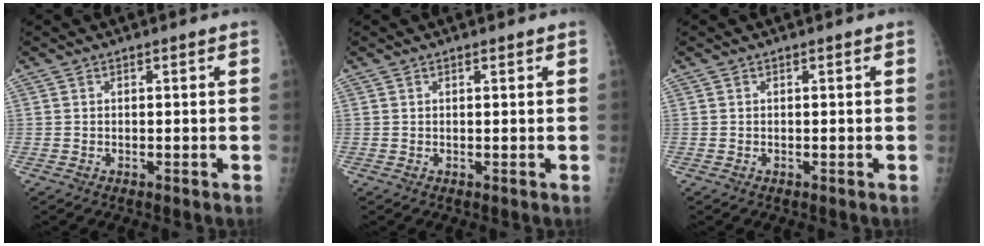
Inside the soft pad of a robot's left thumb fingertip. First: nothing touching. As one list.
[{"total": 0.7, "force": [0.5, 0.2, 0.4], "torque": [-0.008, -0.002, 0.007]}, {"total": 0.0}]